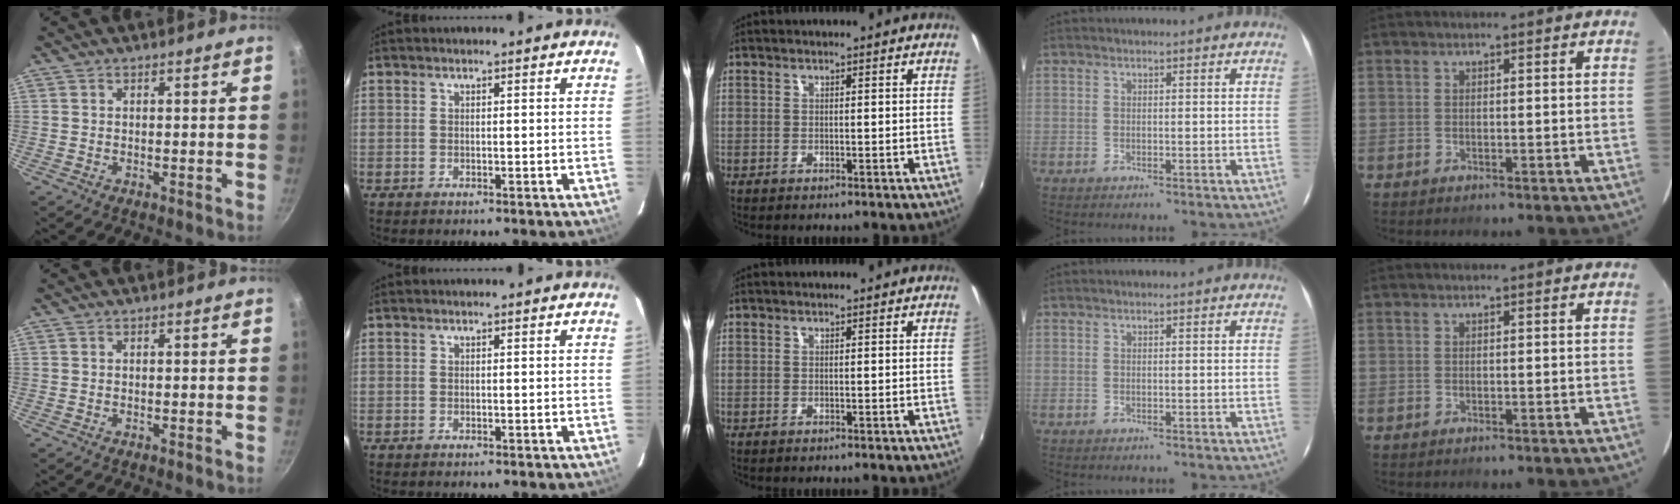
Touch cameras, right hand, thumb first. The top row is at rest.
{}